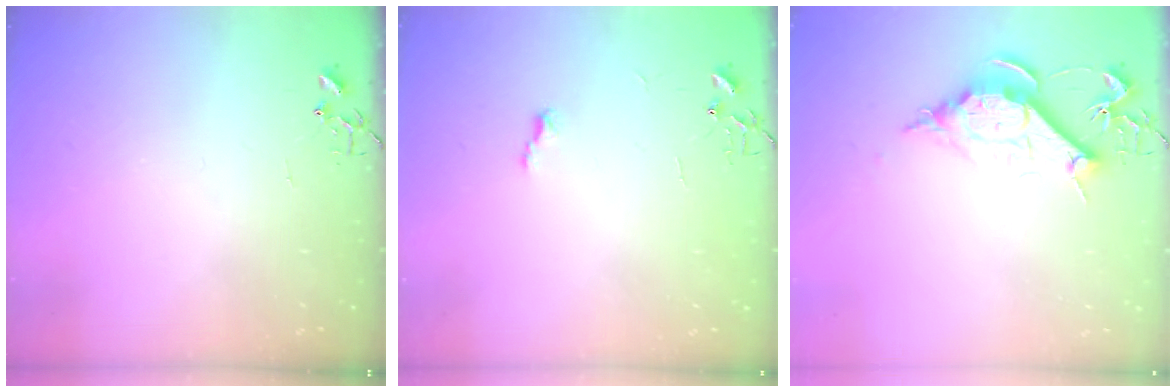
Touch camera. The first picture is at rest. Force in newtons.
{"total": 4.7, "press": 4.7, "slide": 0.7}
{"total": 10.2, "press": 10.2, "slide": 1.0}